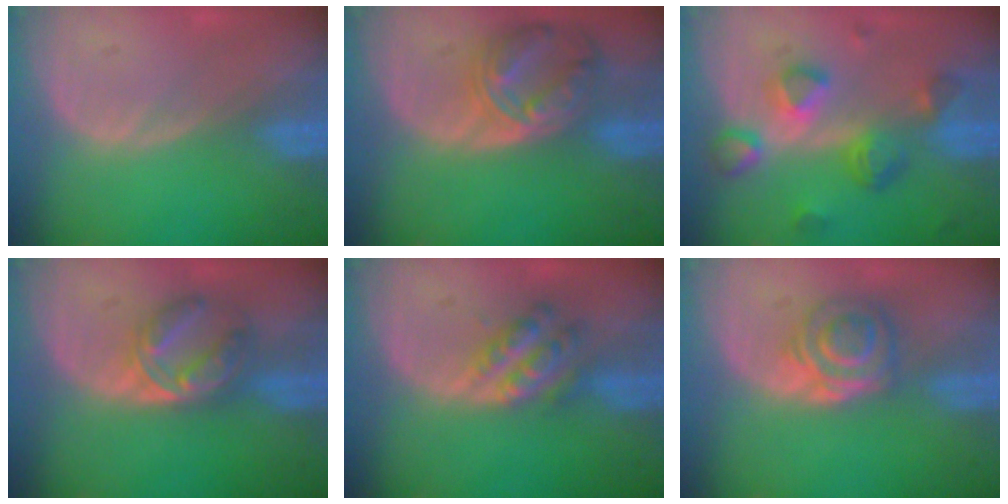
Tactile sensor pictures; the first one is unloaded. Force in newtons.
{"total": 8.2, "press": 7.1, "slide": 4.0}
{"total": 7.8, "press": 6.9, "slide": 3.5}
{"total": 5.9, "press": 5.6, "slide": 1.9}
{"total": 5.5, "press": 5.0, "slide": 2.4}
{"total": 5.3, "press": 5.0, "slide": 1.7}